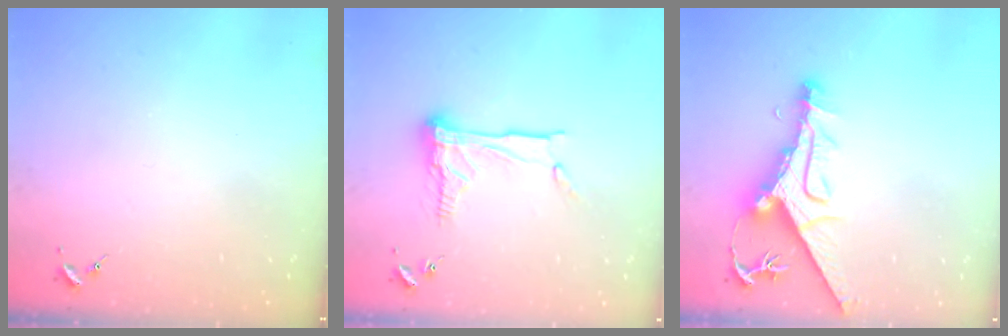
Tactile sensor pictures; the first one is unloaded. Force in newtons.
{"total": 15.0, "press": 14.9, "slide": 1.3}
{"total": 13.3, "press": 13.2, "slide": 1.4}